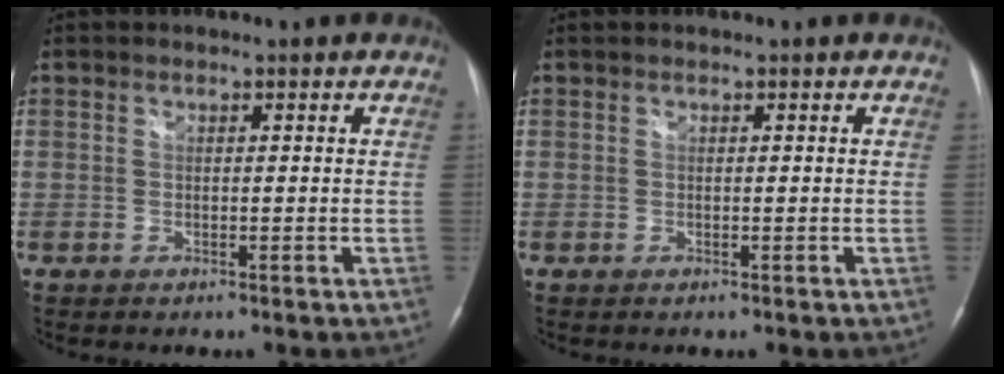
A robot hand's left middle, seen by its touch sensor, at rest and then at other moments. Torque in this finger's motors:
{"motor_torque": [0.13, -0.03, -0.10, 0.01]}